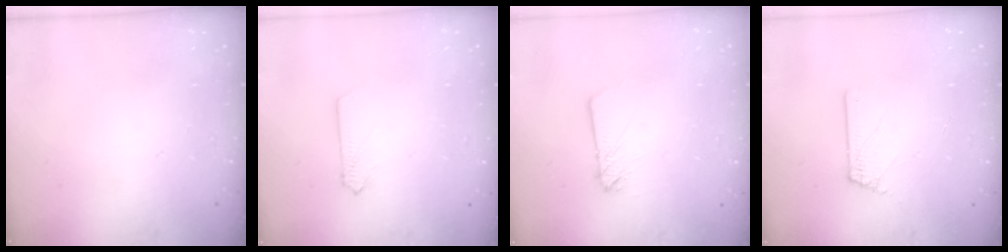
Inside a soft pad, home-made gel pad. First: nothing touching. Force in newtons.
{"total": 2.6, "press": 2.6, "slide": 0.3}
{"total": 3.5, "press": 3.5, "slide": 0.3}
{"total": 2.3, "press": 2.3, "slide": 0.3}